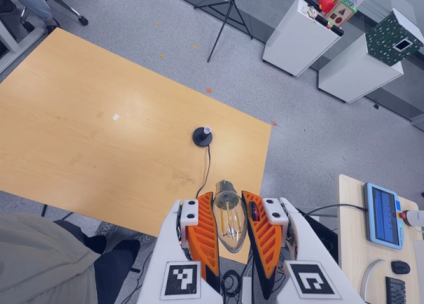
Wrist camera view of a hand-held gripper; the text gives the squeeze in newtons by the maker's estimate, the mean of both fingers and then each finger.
{"total": 21.7, "left": 23.6, "right": 19.7}